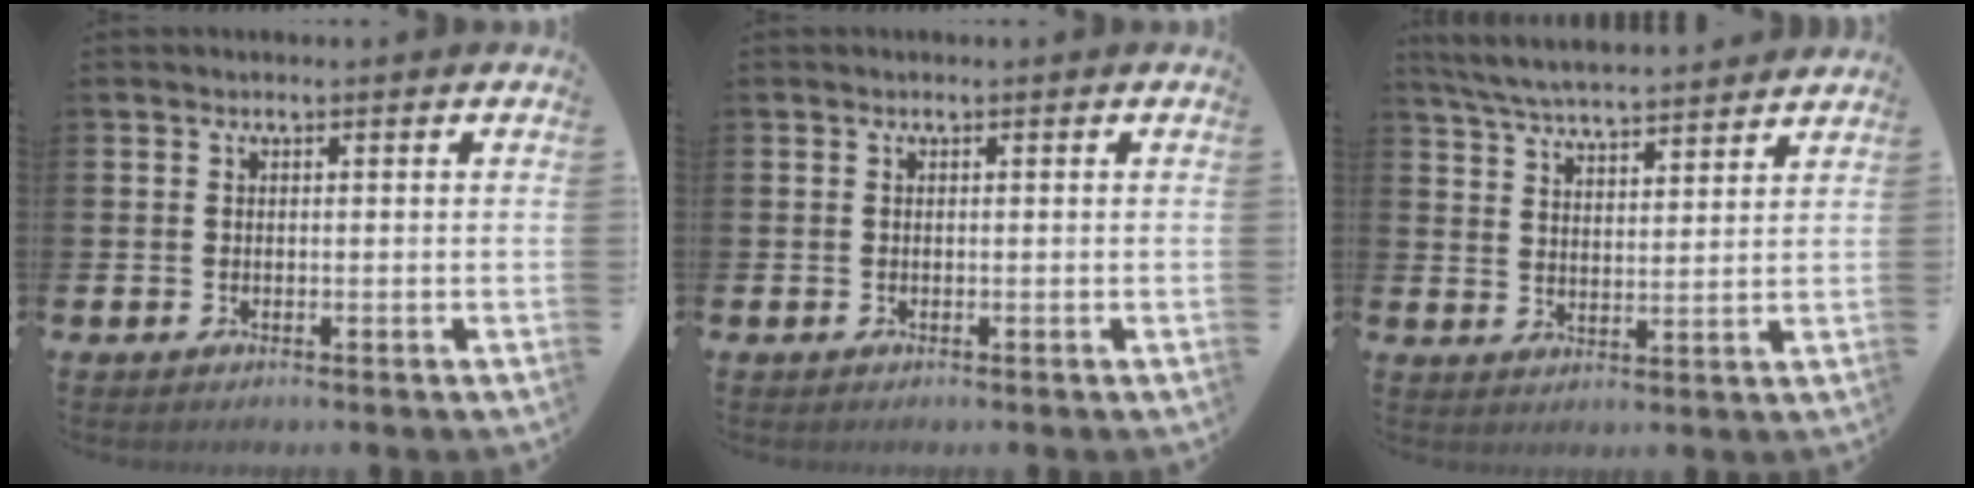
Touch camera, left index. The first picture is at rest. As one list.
[{"total": 0.0}, {"total": 6.0, "force": [5.9, 0.3, 1.1], "torque": [-0.047, -0.030, 0.106]}]